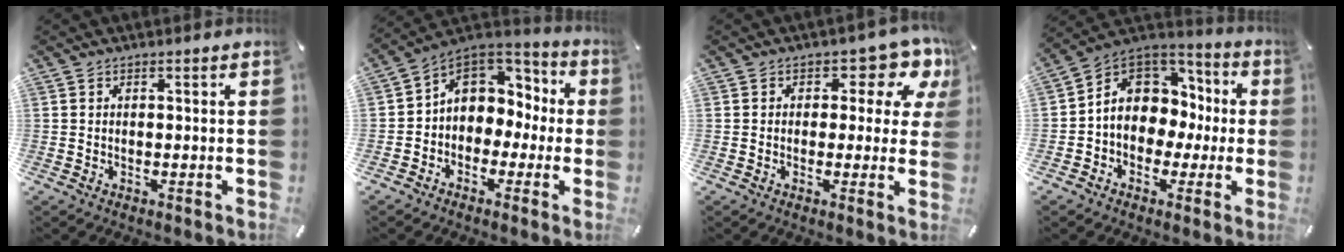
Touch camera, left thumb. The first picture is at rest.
{"total": 9.0, "force": [1.9, 7.9, 3.8], "torque": [-0.062, -0.006, 0.039]}
{"total": 8.9, "force": [3.6, 5.0, 6.3], "torque": [-0.072, -0.025, 0.058]}
{"total": 10.3, "force": [0.8, 9.0, 5.0], "torque": [-0.104, -0.009, 0.018]}